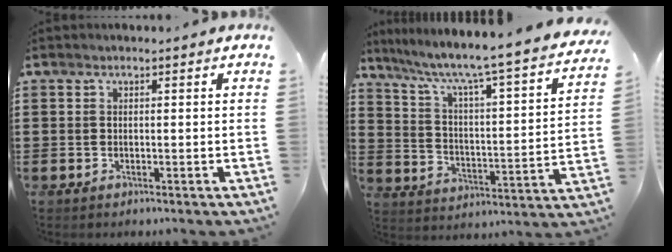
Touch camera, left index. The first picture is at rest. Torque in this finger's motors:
{"motor_torque": [0.02, -0.02, 0.05, -0.03]}